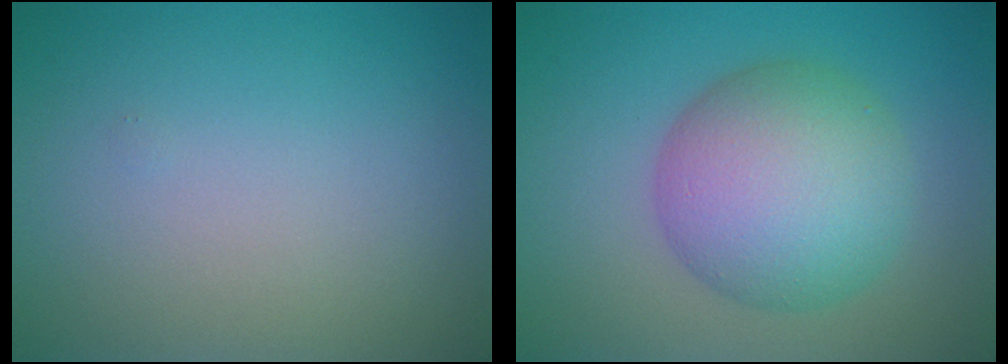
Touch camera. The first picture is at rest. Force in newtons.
{"total": 8.5, "press": 8.5, "slide": 0.2}